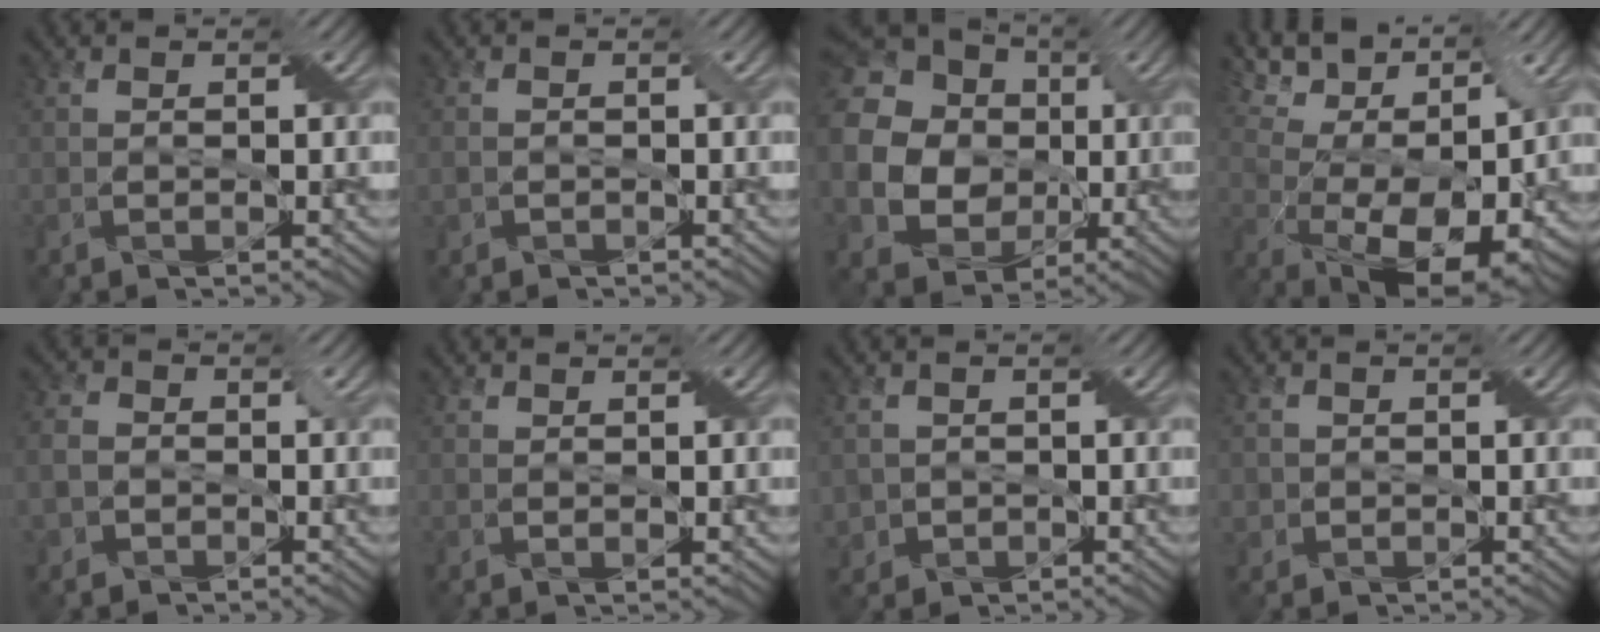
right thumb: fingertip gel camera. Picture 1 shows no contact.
{"total": 1.5, "force": [-0.7, 1.2, 0.7], "torque": [-0.019, -0.005, -0.015]}
{"total": 22.6, "force": [1.1, 20.7, 9.1], "torque": [-0.297, 0.035, -0.024]}
{"total": 15.2, "force": [6.9, 7.5, 11.4], "torque": [-0.223, 0.036, 0.124]}
{"total": 4.1, "force": [-1.2, 3.3, 2.1], "torque": [-0.056, -0.003, -0.033]}
{"total": 0.8, "force": [0.6, 0.3, 0.4], "torque": [-0.009, 0.000, 0.011]}
{"total": 2.5, "force": [-0.5, 2.5, 0.3], "torque": [-0.013, -0.001, -0.012]}
{"total": 1.7, "force": [-0.2, 1.7, 0.2], "torque": [-0.003, 0.002, -0.006]}